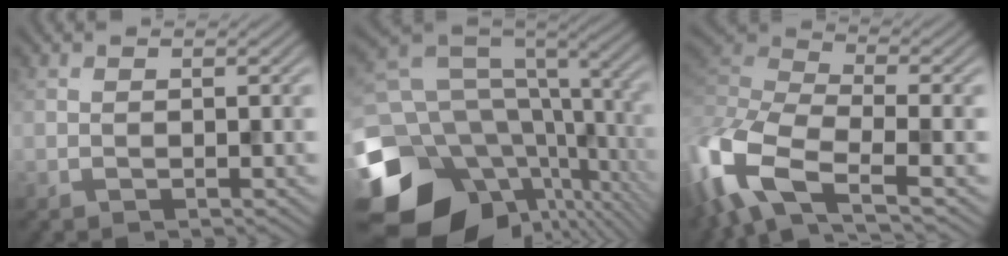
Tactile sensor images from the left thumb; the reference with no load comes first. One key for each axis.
{"total": 18.2, "fx": -6.1, "fy": 13.0, "fz": 11.1, "tx": -0.238, "ty": -0.010, "tz": -0.076}
{"total": 12.2, "fx": -5.0, "fy": 5.4, "fz": 9.7, "tx": -0.245, "ty": -0.003, "tz": -0.112}